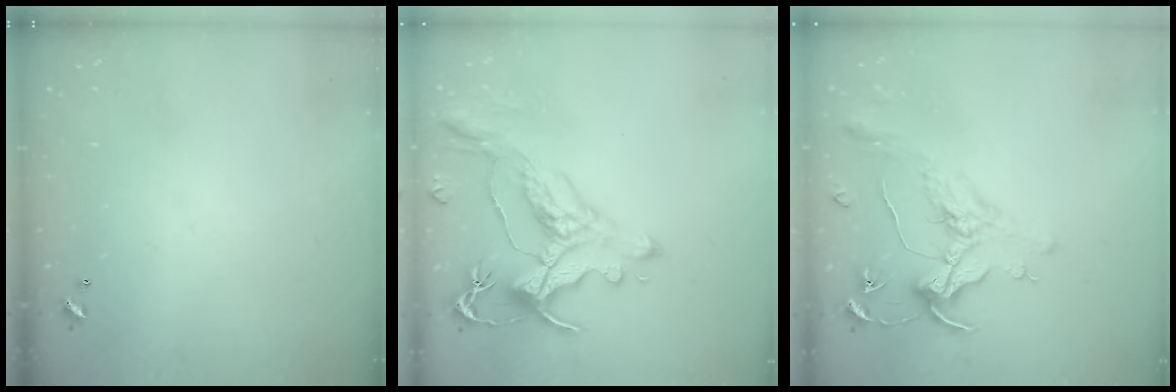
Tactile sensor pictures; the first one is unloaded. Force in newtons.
{"total": 1.7, "press": 1.2, "slide": 1.1}
{"total": 1.6, "press": 1.4, "slide": 0.7}